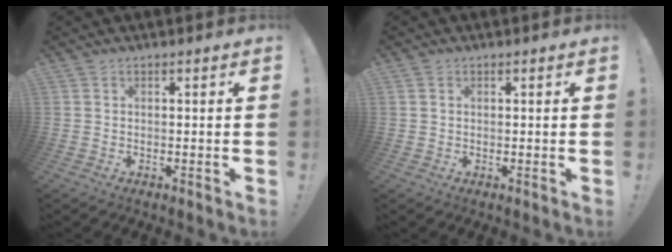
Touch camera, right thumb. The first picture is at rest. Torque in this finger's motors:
{"motor_torque": [-0.01, -0.09, -0.26, 0.18, 0.06]}